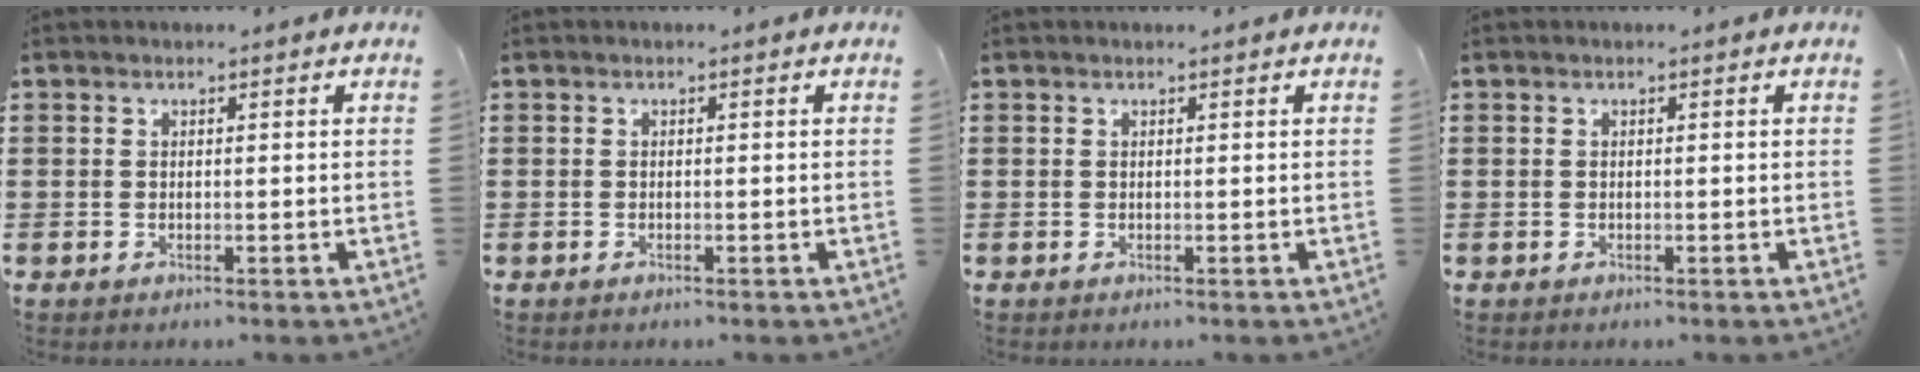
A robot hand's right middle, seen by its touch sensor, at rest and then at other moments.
{"total": 0.0}
{"total": 0.0}
{"total": 0.0}